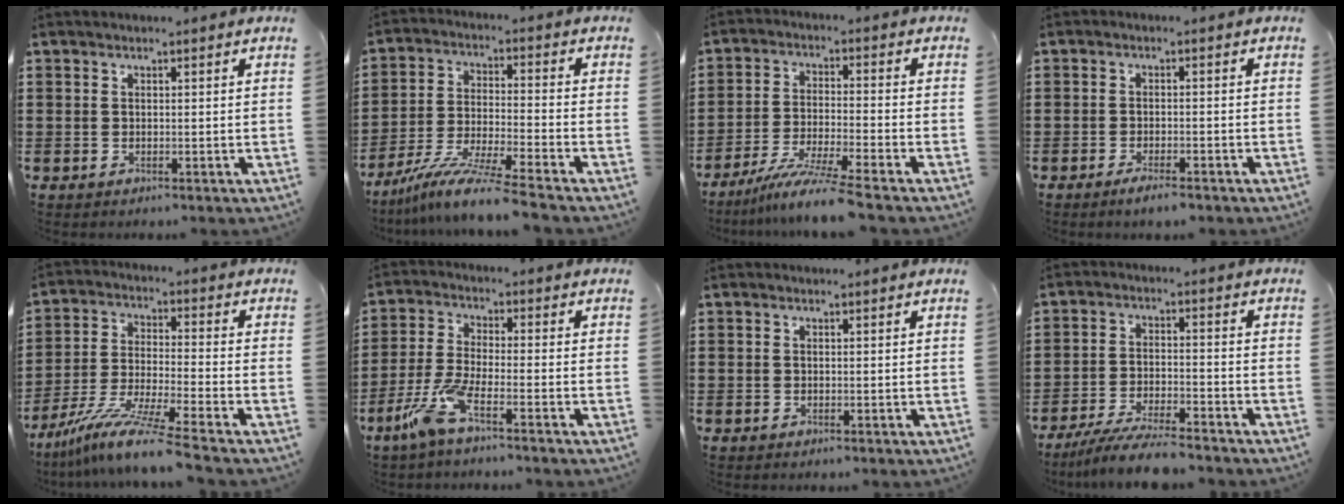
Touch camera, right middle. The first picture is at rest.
{"total": 9.2, "force": [-7.8, -0.3, 4.8], "torque": [-0.093, -0.007, -0.154]}
{"total": 7.1, "force": [-6.0, -0.6, 3.9], "torque": [-0.078, -0.020, -0.115]}
{"total": 2.1, "force": [-1.6, 0.2, 1.3], "torque": [-0.023, 0.001, -0.030]}
{"total": 9.7, "force": [-8.0, -0.3, 5.6], "torque": [-0.108, -0.006, -0.159]}
{"total": 6.7, "force": [-4.2, 0.9, 5.1], "torque": [-0.131, -0.014, -0.085]}
{"total": 0.0}
{"total": 6.5, "force": [-5.9, 0.3, 2.7], "torque": [-0.060, -0.009, -0.113]}